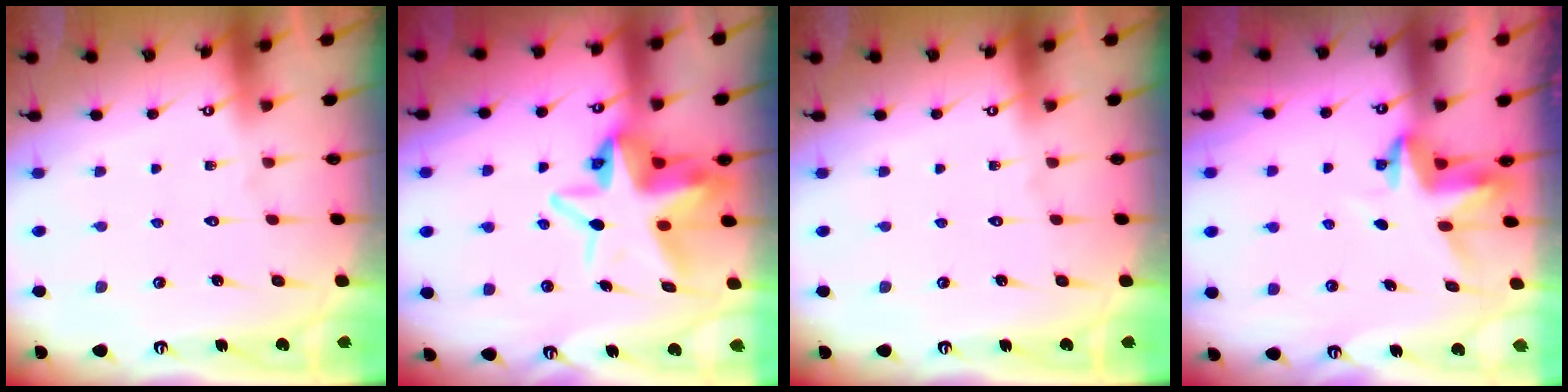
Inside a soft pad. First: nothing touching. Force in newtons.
{"total": 11.5, "press": 11.3, "slide": 2.0}
{"total": 0.0}
{"total": 3.8, "press": 3.8, "slide": 0.4}